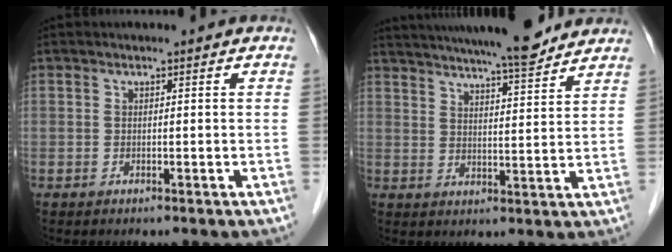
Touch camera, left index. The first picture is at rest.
{"total": 14.7, "force": [12.9, 0.9, 6.9], "torque": [-0.112, 0.006, 0.181]}